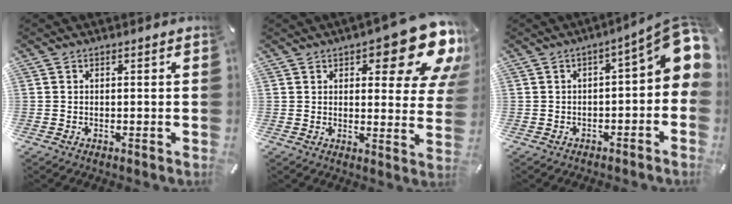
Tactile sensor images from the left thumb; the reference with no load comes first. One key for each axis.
{"total": 16.1, "fx": 9.2, "fy": 5.8, "fz": 11.8, "tx": -0.141, "ty": -0.067, "tz": 0.150}
{"total": 10.7, "fx": 2.2, "fy": 4.0, "fz": 9.7, "tx": -0.113, "ty": -0.026, "tz": 0.036}